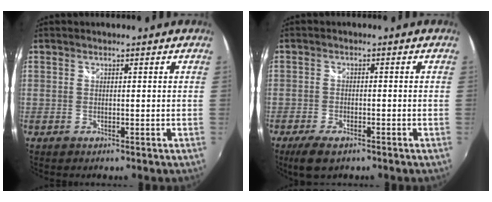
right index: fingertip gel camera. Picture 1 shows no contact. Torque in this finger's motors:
{"motor_torque": [0.45, -0.12, 0.08, 0.04]}